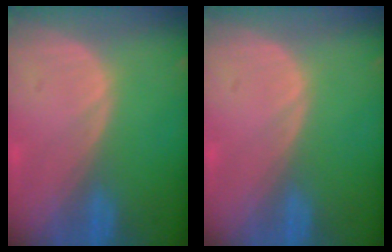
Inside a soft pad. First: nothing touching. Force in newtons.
{"total": 0.0}